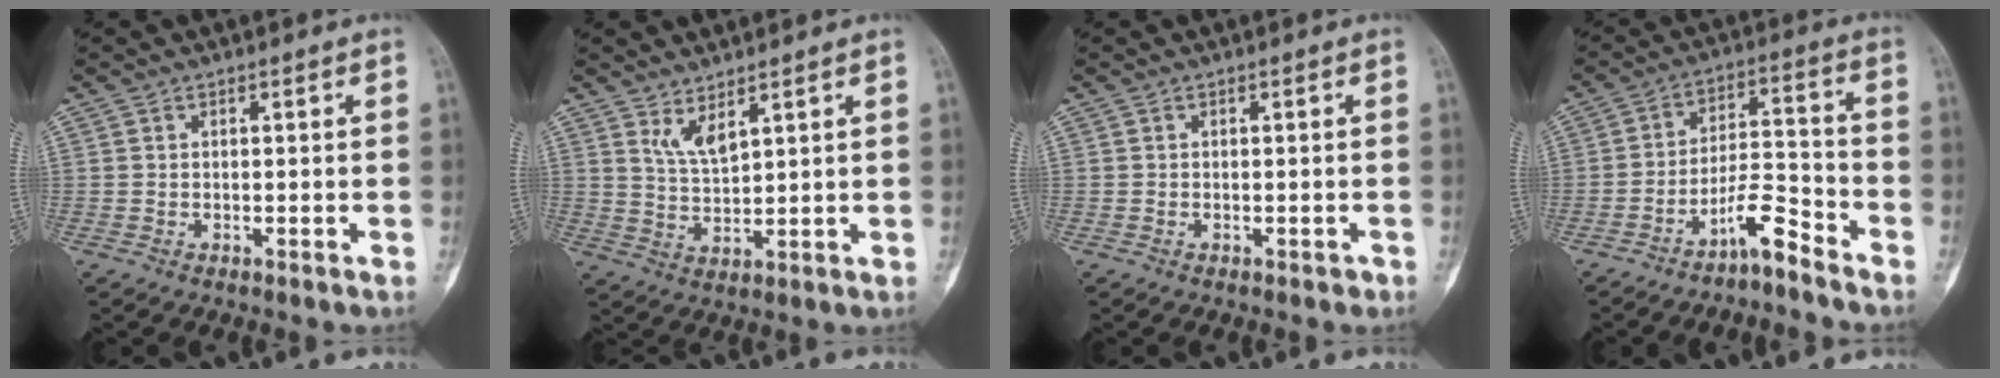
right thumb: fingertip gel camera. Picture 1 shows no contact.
{"total": 4.4, "force": [2.9, 1.4, 3.0], "torque": [-0.051, -0.028, 0.064]}
{"total": 0.5, "force": [-0.3, 0.3, 0.2], "torque": [0.000, 0.006, -0.001]}
{"total": 7.3, "force": [-5.6, 1.5, 4.4], "torque": [-0.074, 0.068, -0.103]}